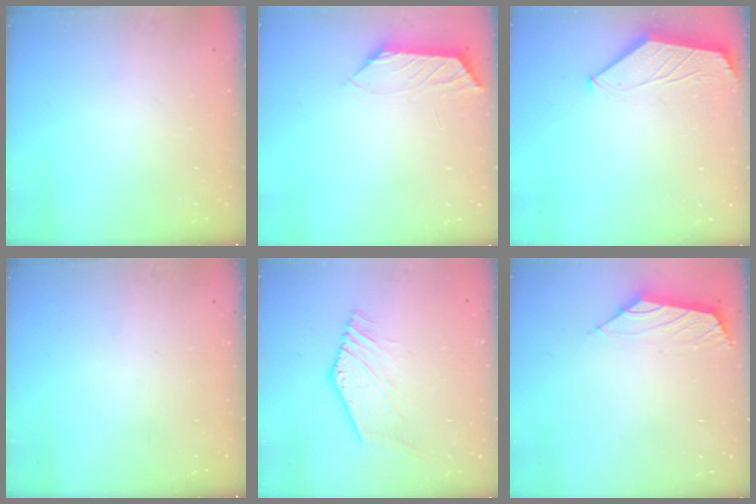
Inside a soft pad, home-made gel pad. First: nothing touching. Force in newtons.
{"total": 1.7, "press": 1.6, "slide": 0.5}
{"total": 1.5, "press": 1.5, "slide": 0.4}
{"total": 0.0}
{"total": 2.7, "press": 2.5, "slide": 1.1}
{"total": 1.6, "press": 1.5, "slide": 0.7}